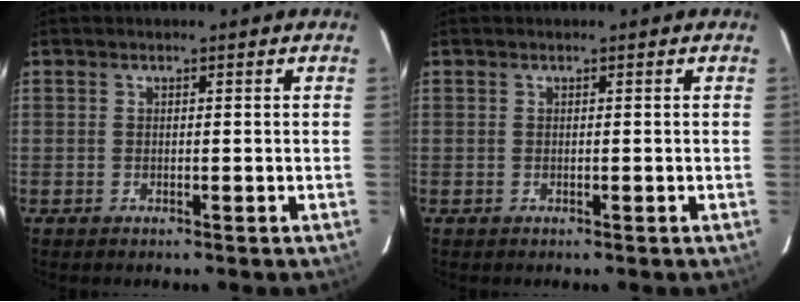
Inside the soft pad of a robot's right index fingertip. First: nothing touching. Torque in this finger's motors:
{"motor_torque": [0.00, 0.00, 0.00, 0.01]}